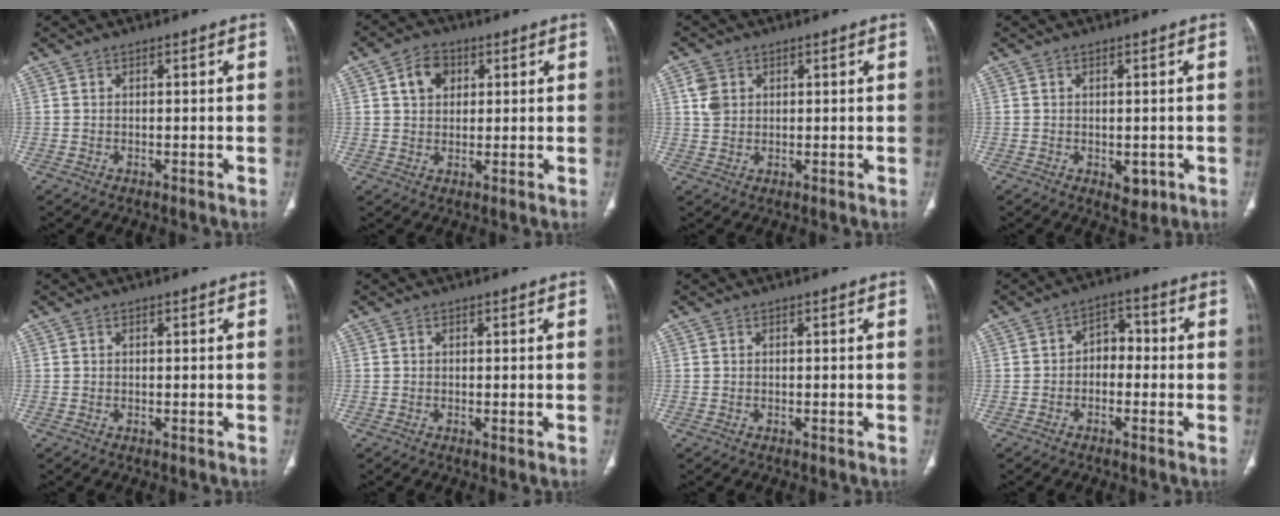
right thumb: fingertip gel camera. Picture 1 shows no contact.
{"total": 6.8, "force": [2.2, 5.1, 3.9], "torque": [-0.049, 0.006, 0.032]}
{"total": 3.9, "force": [1.3, 3.2, 1.9], "torque": [-0.026, 0.000, 0.029]}
{"total": 2.9, "force": [-0.7, 1.9, 2.1], "torque": [-0.015, -0.003, 0.000]}
{"total": 0.0}
{"total": 0.5, "force": [0.0, 0.1, 0.5], "torque": [-0.013, -0.004, 0.000]}
{"total": 0.0}
{"total": 3.9, "force": [-0.6, 2.9, 2.6], "torque": [-0.022, 0.021, -0.020]}